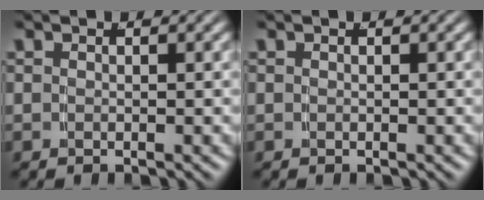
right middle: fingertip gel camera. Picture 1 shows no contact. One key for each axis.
{"total": 0.0}